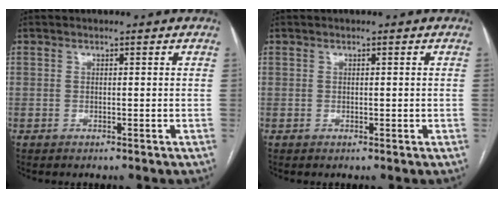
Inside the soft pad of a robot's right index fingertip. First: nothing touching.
{"total": 0.0}